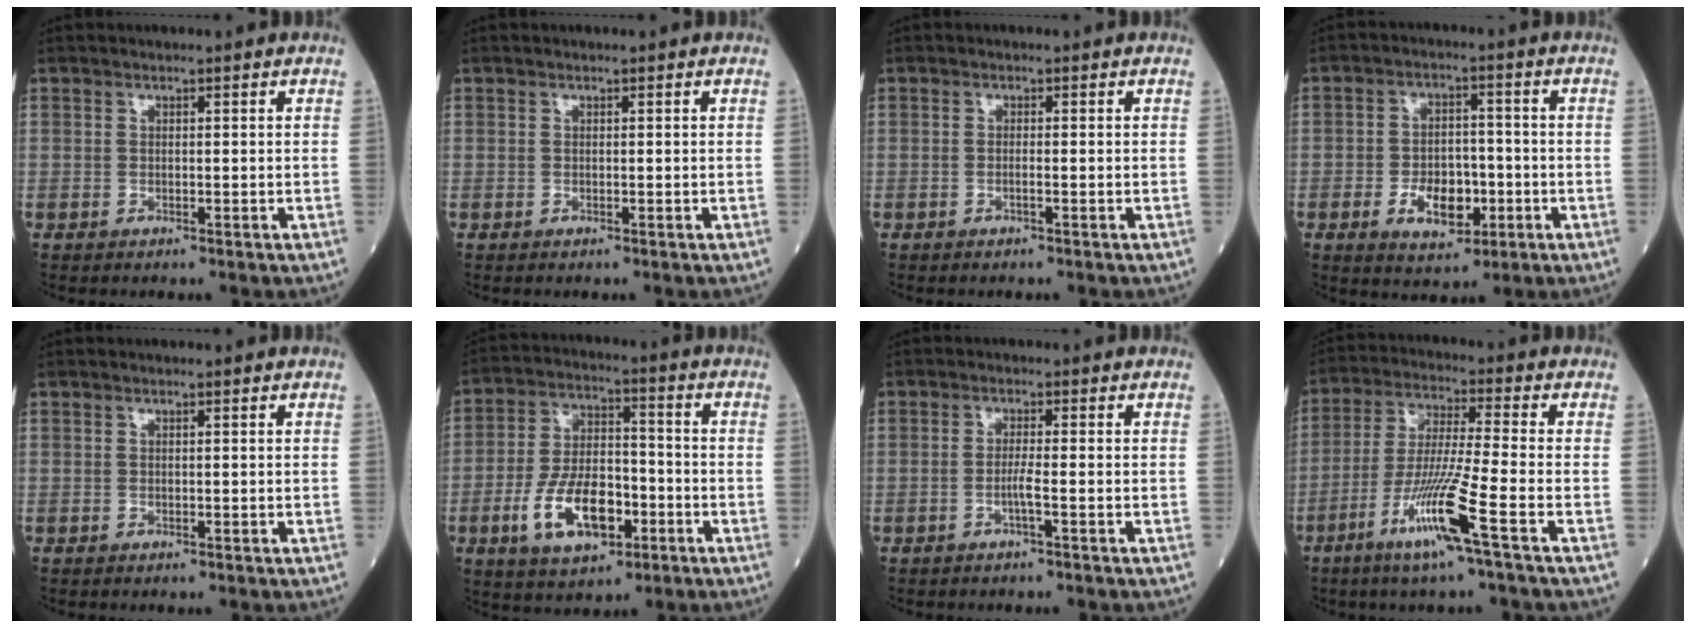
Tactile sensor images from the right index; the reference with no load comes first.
{"total": 0.0}
{"total": 0.7, "force": [-0.3, -0.1, 0.7], "torque": [-0.014, 0.000, -0.006]}
{"total": 7.7, "force": [-2.5, 4.3, 5.9], "torque": [-0.099, 0.002, -0.036]}
{"total": 0.0}
{"total": 12.5, "force": [-4.6, 5.9, 10.0], "torque": [-0.201, 0.006, -0.079]}
{"total": 2.1, "force": [-0.8, -0.4, 1.9], "torque": [-0.038, -0.001, -0.018]}
{"total": 11.4, "force": [-5.4, -1.2, 10.0], "torque": [-0.197, -0.021, -0.108]}